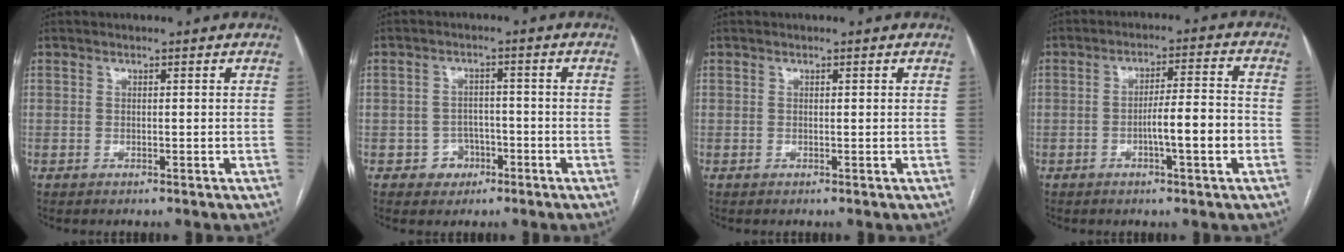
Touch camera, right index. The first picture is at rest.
{"total": 3.6, "force": [-1.7, 3.2, 0.6], "torque": [0.002, 0.013, -0.021]}
{"total": 0.0}
{"total": 7.5, "force": [-2.3, 0.4, 7.1], "torque": [-0.114, 0.012, -0.036]}